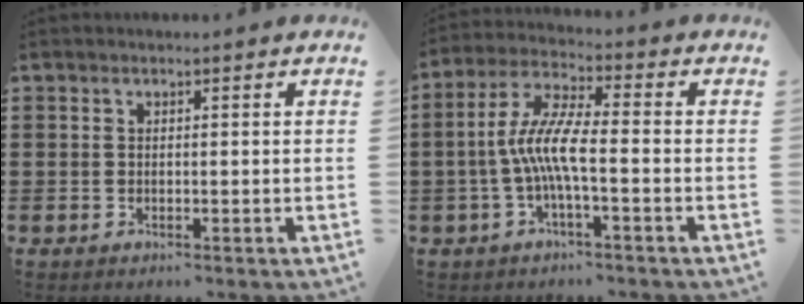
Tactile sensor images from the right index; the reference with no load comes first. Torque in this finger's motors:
{"motor_torque": [1.61, -0.53, 0.90, 0.21]}